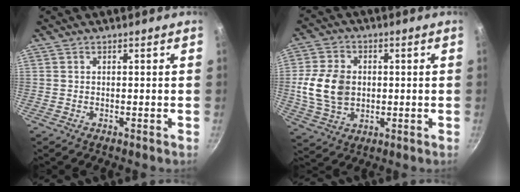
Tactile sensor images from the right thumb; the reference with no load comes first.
{"total": 11.5, "force": [0.2, 8.5, 7.7], "torque": [-0.129, -0.002, 0.007]}